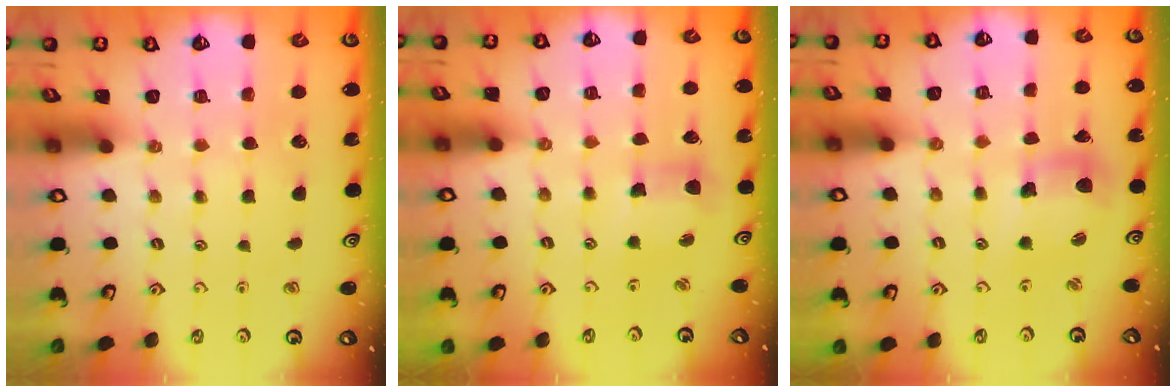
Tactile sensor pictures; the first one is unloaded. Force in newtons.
{"total": 6.4, "press": 6.3, "slide": 0.8}
{"total": 9.2, "press": 9.1, "slide": 1.3}